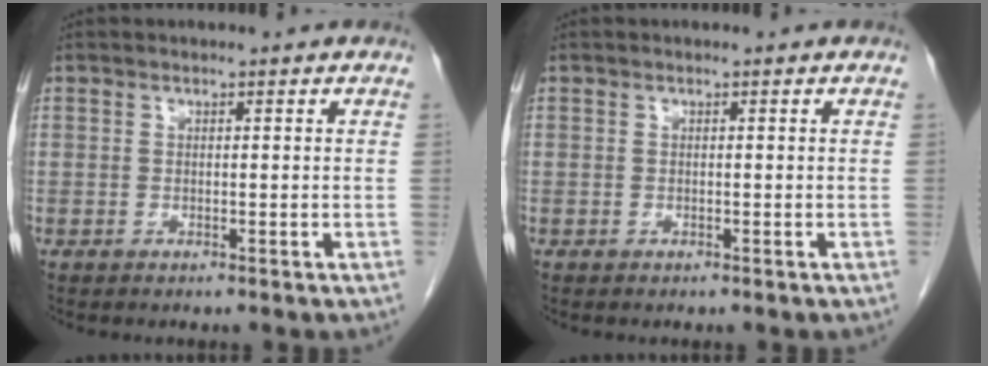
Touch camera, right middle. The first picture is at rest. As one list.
[{"total": 0.0}]